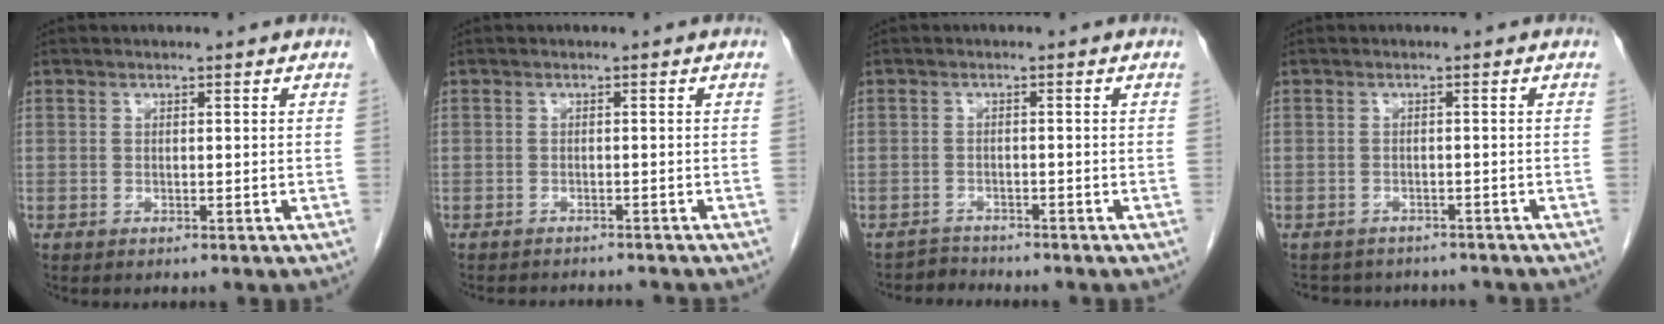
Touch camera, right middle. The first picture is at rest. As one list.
[{"total": 5.2, "force": [-5.0, 0.8, 1.3], "torque": [-0.013, -0.005, -0.063]}, {"total": 2.0, "force": [-1.8, 0.1, -1.1], "torque": [0.023, -0.009, -0.031]}, {"total": 7.1, "force": [-6.4, 2.7, 1.3], "torque": [-0.019, 0.003, -0.077]}]